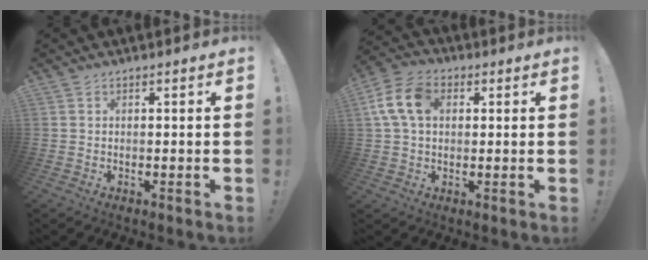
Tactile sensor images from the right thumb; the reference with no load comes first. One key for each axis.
{"total": 11.4, "fx": 2.7, "fy": 7.7, "fz": 8.0, "tx": -0.149, "ty": 0.013, "tz": 0.055}